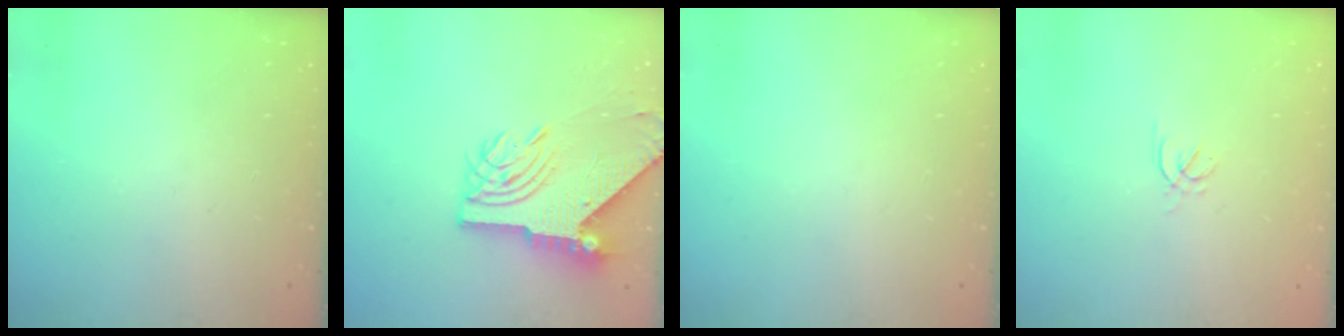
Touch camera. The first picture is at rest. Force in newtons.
{"total": 9.4, "press": 9.4, "slide": 1.1}
{"total": 0.0}
{"total": 1.7, "press": 1.6, "slide": 0.5}